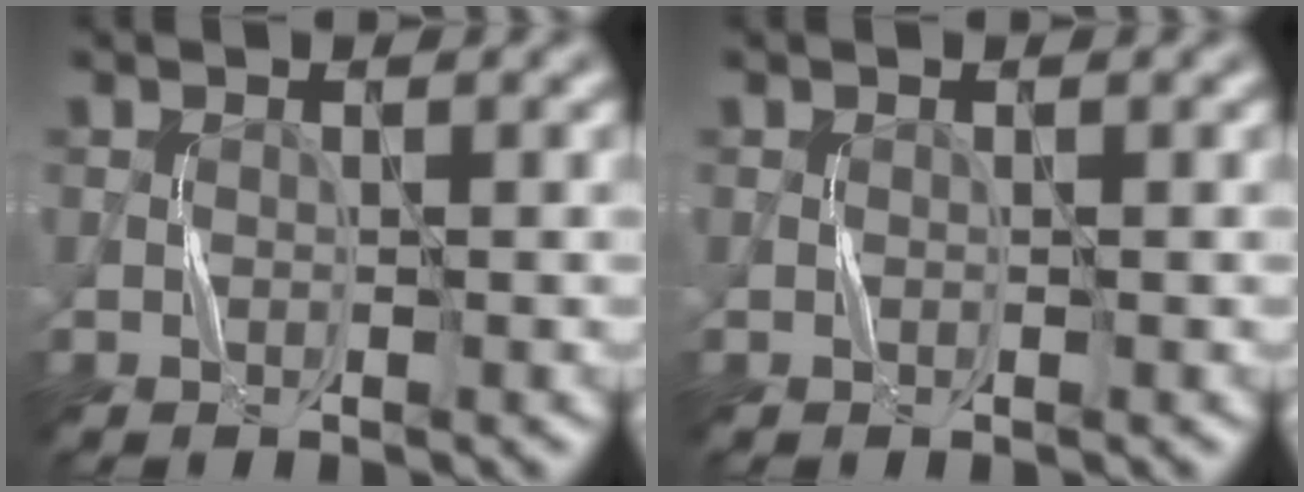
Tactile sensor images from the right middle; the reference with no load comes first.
{"total": 0.0}